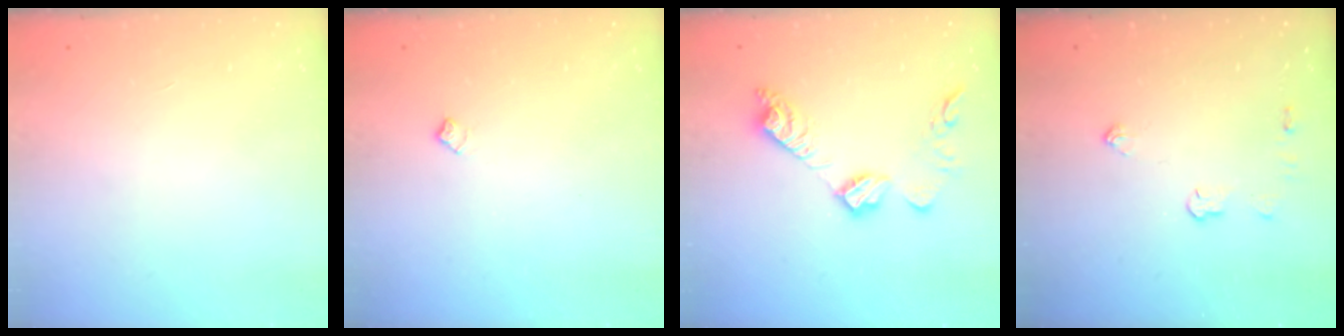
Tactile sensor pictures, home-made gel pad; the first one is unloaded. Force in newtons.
{"total": 5.1, "press": 5.0, "slide": 0.6}
{"total": 11.7, "press": 11.7, "slide": 0.4}
{"total": 3.7, "press": 3.6, "slide": 0.5}